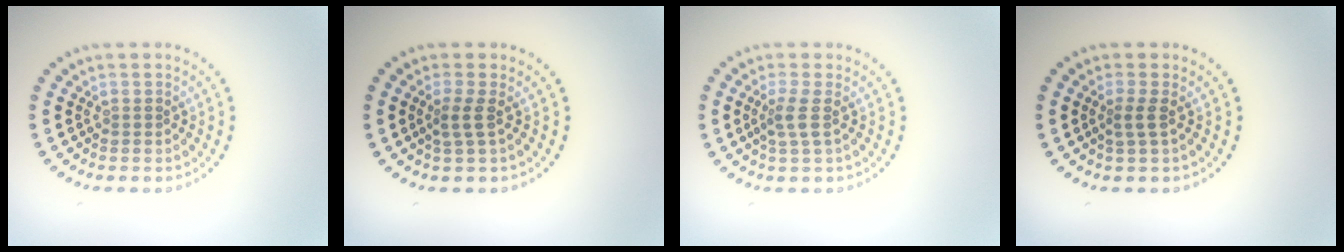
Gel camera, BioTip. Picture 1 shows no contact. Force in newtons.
{"total": 1.7, "press": 1.2, "slide": 1.3}
{"total": 2.0, "press": 1.5, "slide": 1.3}
{"total": 1.4, "press": 1.0, "slide": 1.0}